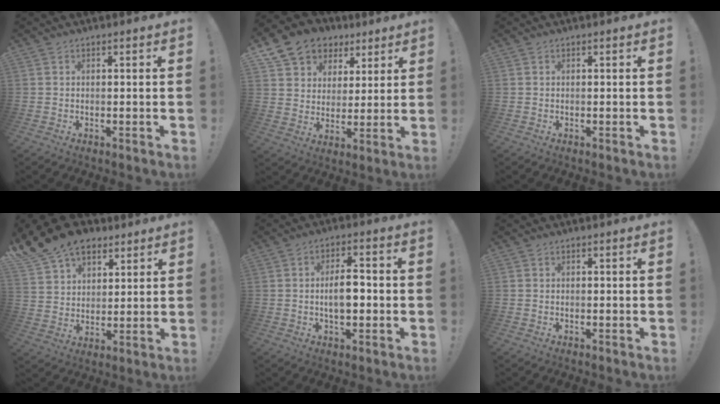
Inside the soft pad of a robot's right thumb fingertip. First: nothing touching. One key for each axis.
{"total": 12.2, "fx": 7.0, "fy": 9.4, "fz": 3.5, "tx": -0.054, "ty": -0.045, "tz": 0.141}
{"total": 0.0}
{"total": 14.6, "fx": 9.8, "fy": 9.4, "fz": 5.4, "tx": -0.107, "ty": -0.054, "tz": 0.190}
{"total": 7.0, "fx": -0.8, "fy": 3.5, "fz": 6.1, "tx": -0.097, "ty": 0.002, "tz": -0.023}
{"total": 0.0}